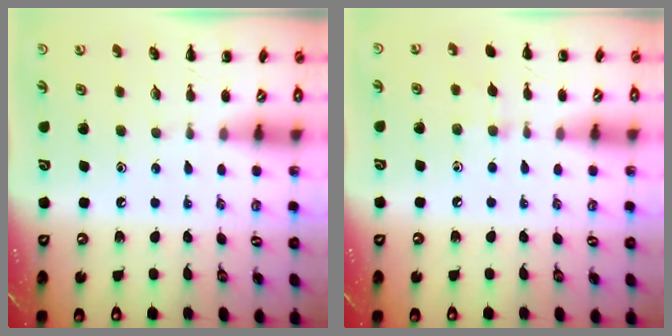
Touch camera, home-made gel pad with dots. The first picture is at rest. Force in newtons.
{"total": 6.1, "press": 5.8, "slide": 1.9}